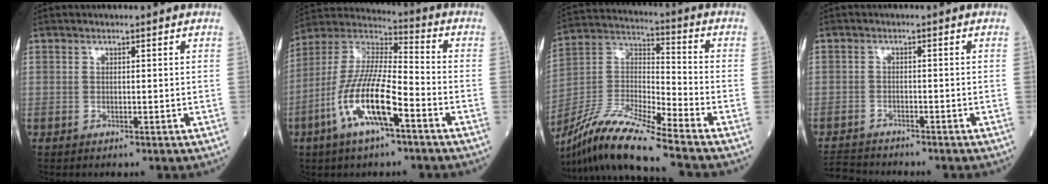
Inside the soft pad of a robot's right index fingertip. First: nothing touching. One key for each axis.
{"total": 14.4, "fx": -5.8, "fy": 3.3, "fz": 12.7, "tx": -0.260, "ty": -0.002, "tz": -0.113}
{"total": 16.2, "fx": -13.8, "fy": -0.7, "fz": 8.4, "tx": -0.171, "ty": -0.004, "tz": -0.261}
{"total": 4.6, "fx": -4.5, "fy": 0.8, "fz": 0.0, "tx": 0.000, "ty": -0.015, "tz": -0.084}